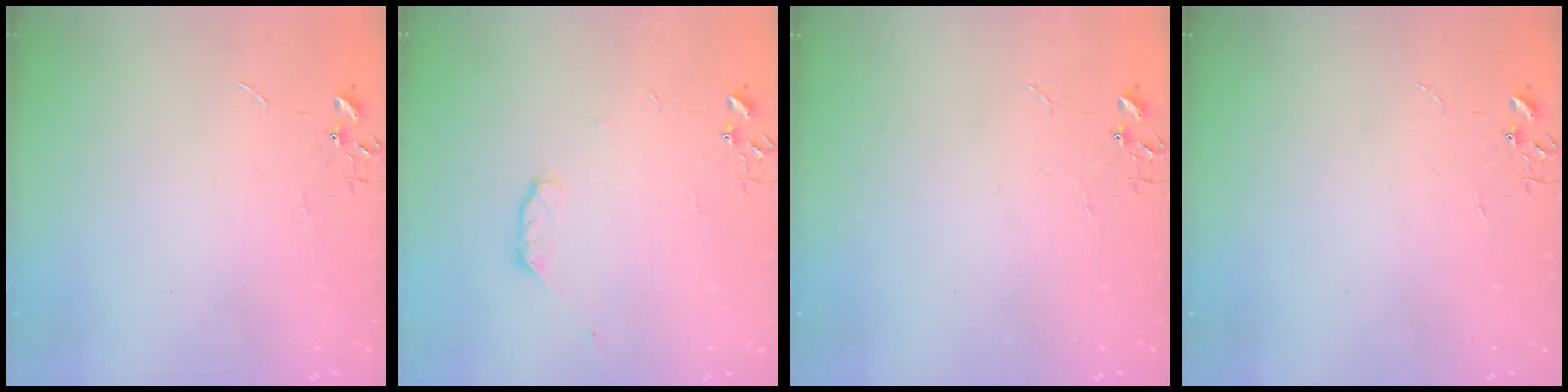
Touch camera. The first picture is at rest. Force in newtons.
{"total": 5.3, "press": 5.2, "slide": 1.0}
{"total": 0.0}
{"total": 0.0}